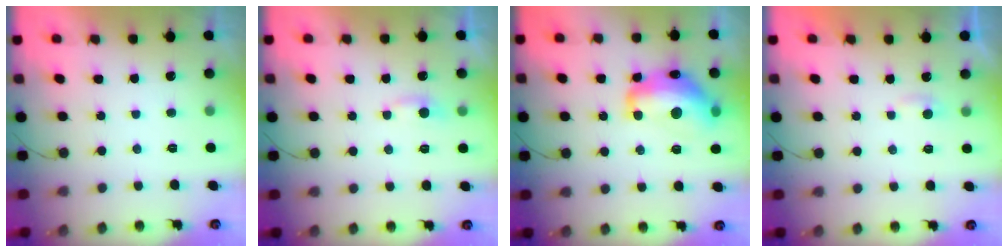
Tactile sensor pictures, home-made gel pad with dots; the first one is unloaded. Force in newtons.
{"total": 3.6, "press": 3.6, "slide": 0.4}
{"total": 16.6, "press": 16.6, "slide": 1.0}
{"total": 2.3, "press": 2.3, "slide": 0.2}